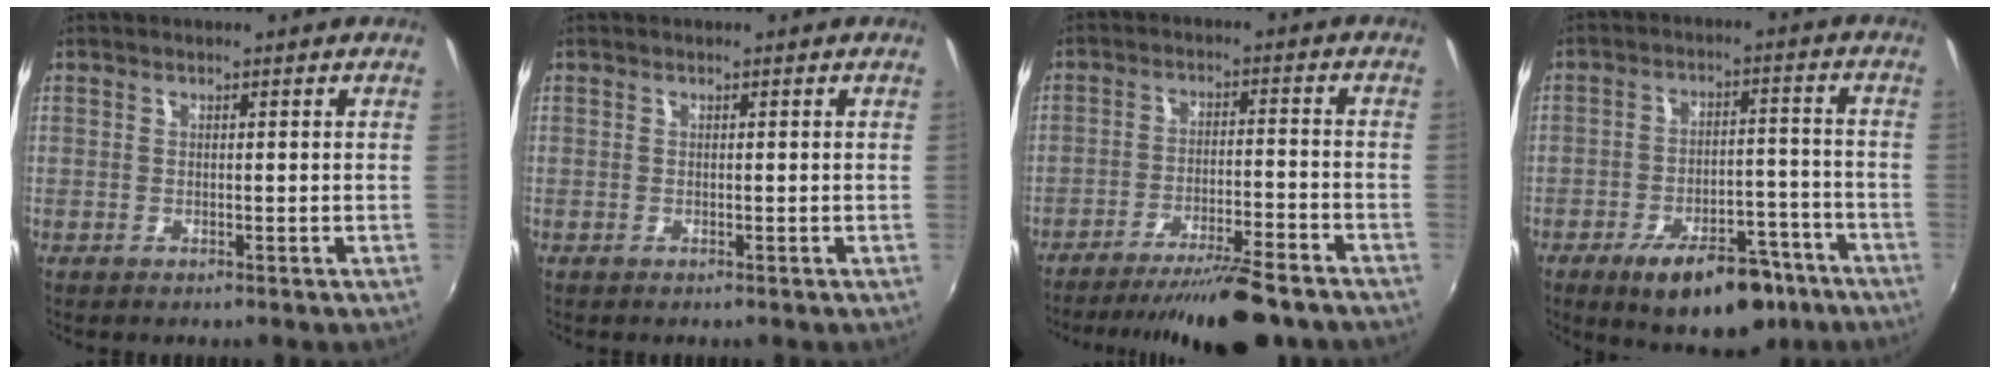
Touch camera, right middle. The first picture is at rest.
{"total": 0.0}
{"total": 15.2, "force": [-13.1, 1.9, 7.6], "torque": [-0.142, -0.014, -0.196]}
{"total": 14.6, "force": [-9.7, 6.7, 8.6], "torque": [-0.136, 0.009, -0.130]}